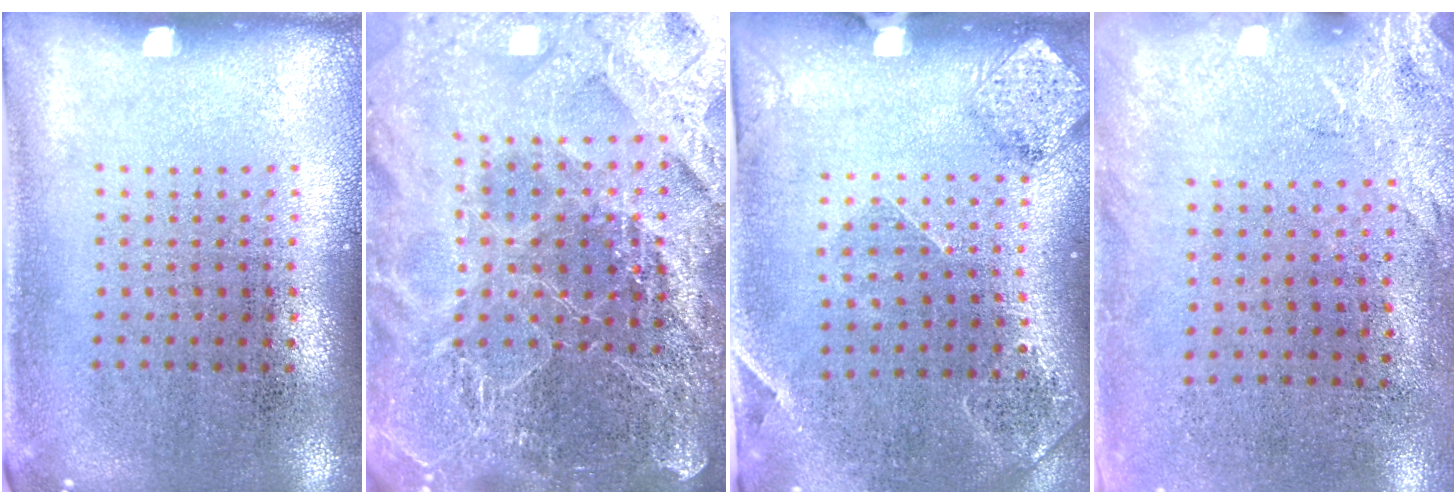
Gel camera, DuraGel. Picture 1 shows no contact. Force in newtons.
{"total": 6.2, "press": 5.3, "slide": 3.1}
{"total": 1.6, "press": 1.5, "slide": 0.5}
{"total": 2.6, "press": 2.0, "slide": 1.6}